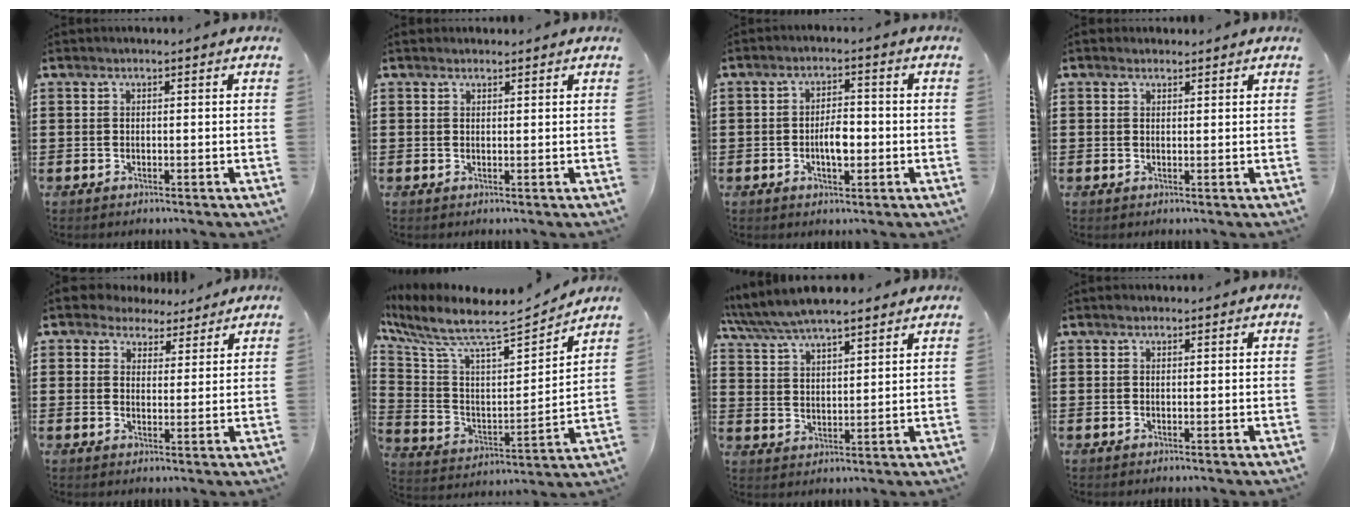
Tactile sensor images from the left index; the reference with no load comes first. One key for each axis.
{"total": 1.1, "fx": 1.0, "fy": 0.6, "fz": 0.0, "tx": 0.006, "ty": -0.001, "tz": 0.018}
{"total": 4.3, "fx": -0.7, "fy": 1.9, "fz": 3.8, "tx": -0.062, "ty": 0.002, "tz": -0.017}
{"total": 1.3, "fx": 1.1, "fy": 0.8, "fz": 0.0, "tx": 0.005, "ty": 0.001, "tz": 0.020}
{"total": 3.9, "fx": 3.3, "fy": 2.1, "fz": 0.1, "tx": -0.022, "ty": -0.001, "tz": 0.061}
{"total": 7.7, "fx": 6.6, "fy": 1.5, "fz": 3.7, "tx": -0.107, "ty": -0.057, "tz": 0.106}
{"total": 6.7, "fx": 6.2, "fy": 1.3, "fz": 2.2, "tx": -0.065, "ty": -0.019, "tz": 0.112}
{"total": 0.6, "fx": 0.4, "fy": 0.4, "fz": 0.2, "tx": -0.005, "ty": 0.003, "tz": 0.007}